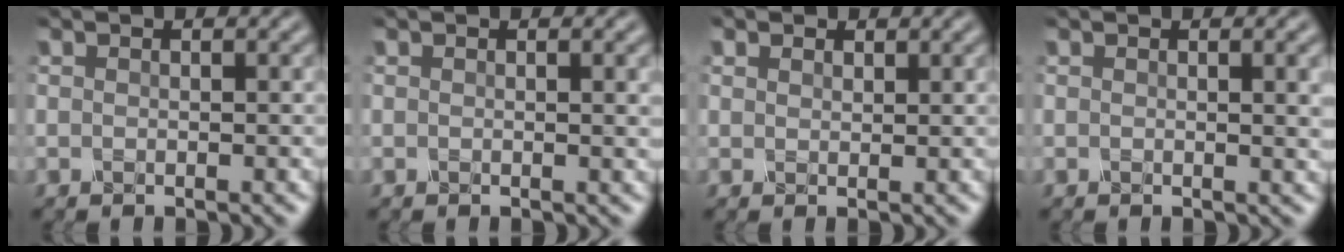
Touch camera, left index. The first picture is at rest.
{"total": 2.0, "force": [0.7, 0.7, 1.7], "torque": [-0.013, 0.003, 0.009]}
{"total": 0.9, "force": [0.7, 0.4, -0.2], "torque": [-0.002, 0.000, 0.018]}
{"total": 3.8, "force": [1.2, 1.4, 3.3], "torque": [-0.026, 0.013, 0.011]}